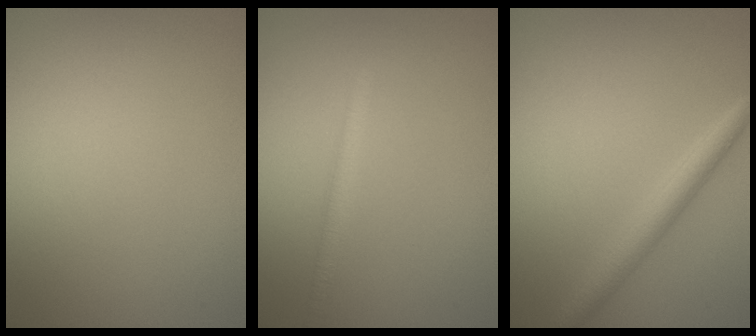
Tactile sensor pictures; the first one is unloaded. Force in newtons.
{"total": 1.8, "press": 1.8, "slide": 0.1}
{"total": 2.9, "press": 2.9, "slide": 0.1}